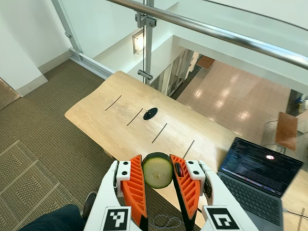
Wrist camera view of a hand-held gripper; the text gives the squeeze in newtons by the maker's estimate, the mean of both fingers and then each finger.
{"total": 11.6, "left": 11.4, "right": 11.8}